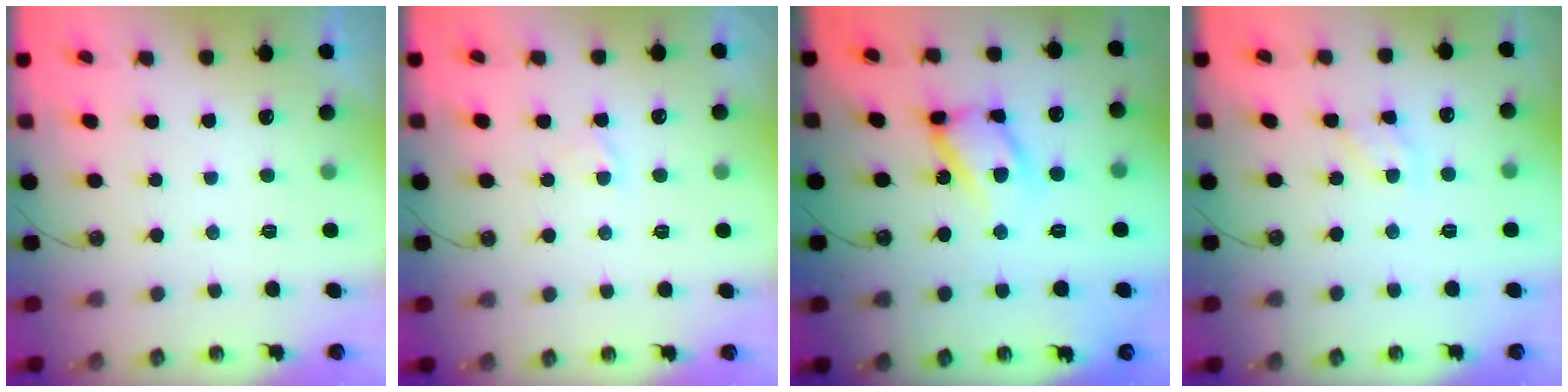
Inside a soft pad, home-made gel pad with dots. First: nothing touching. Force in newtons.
{"total": 0.9, "press": 0.9, "slide": 0.2}
{"total": 15.3, "press": 15.2, "slide": 1.9}
{"total": 3.0, "press": 2.9, "slide": 0.4}